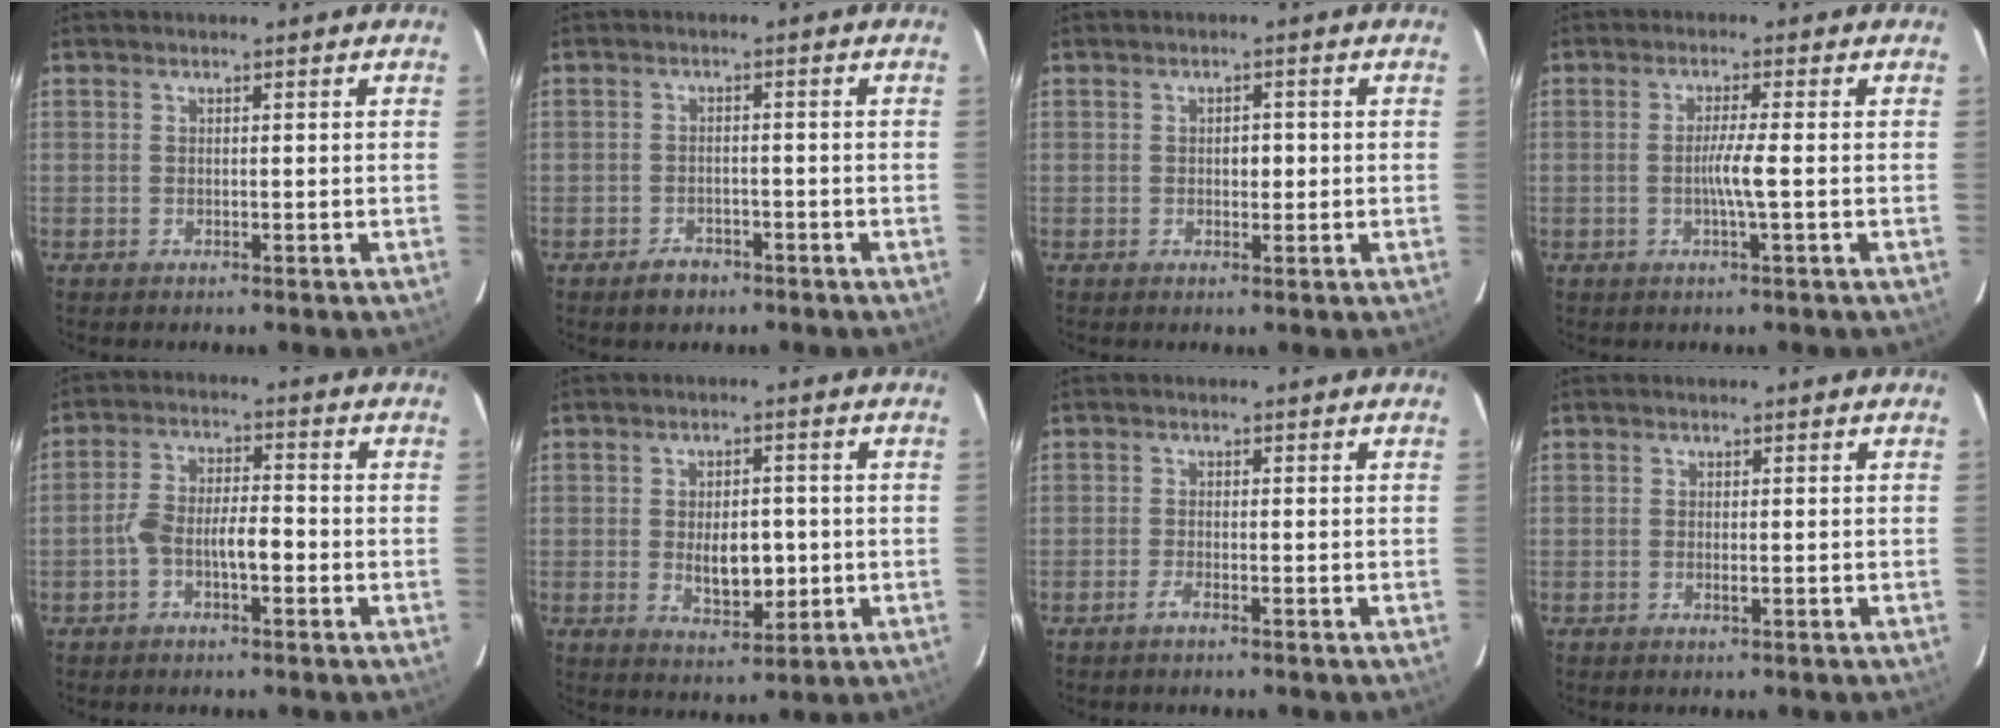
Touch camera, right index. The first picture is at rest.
{"total": 2.9, "force": [-2.1, 1.9, 0.9], "torque": [-0.014, 0.005, -0.027]}
{"total": 1.9, "force": [-0.1, 1.0, 1.7], "torque": [-0.025, 0.003, -0.001]}
{"total": 3.4, "force": [-0.6, -0.7, 3.3], "torque": [-0.062, -0.003, -0.011]}
{"total": 6.3, "force": [-2.0, 2.2, 5.6], "torque": [-0.110, 0.024, -0.037]}
{"total": 6.6, "force": [-0.5, 3.3, 5.6], "torque": [-0.089, -0.004, 0.002]}
{"total": 1.1, "force": [-0.9, -0.1, 0.7], "torque": [-0.016, 0.000, -0.018]}
{"total": 0.7, "force": [-0.1, 0.1, 0.7], "torque": [-0.014, -0.002, -0.002]}